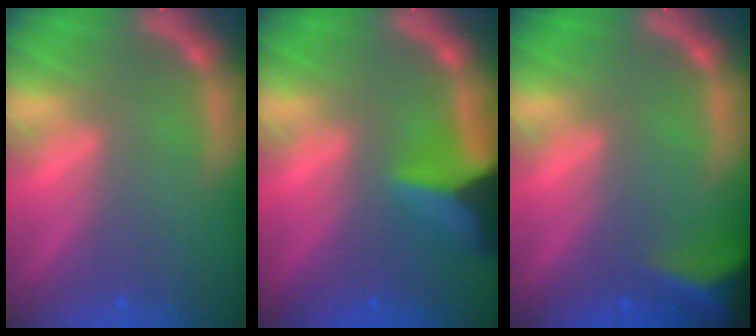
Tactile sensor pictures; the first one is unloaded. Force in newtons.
{"total": 7.0}
{"total": 6.5}